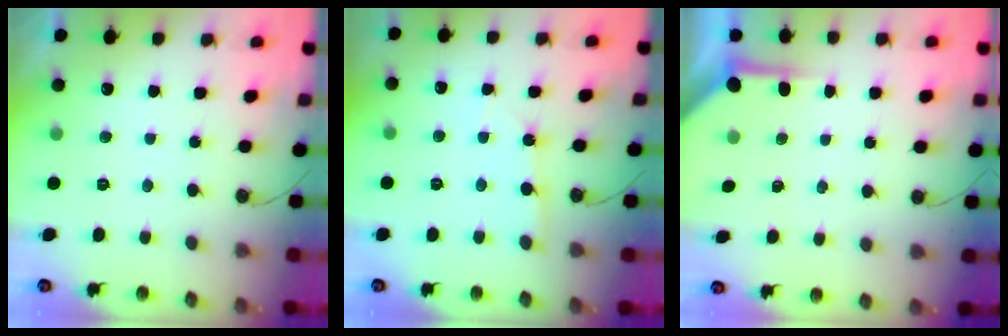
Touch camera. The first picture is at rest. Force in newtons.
{"total": 1.5, "press": 1.5, "slide": 0.2}
{"total": 3.5, "press": 3.5, "slide": 0.5}